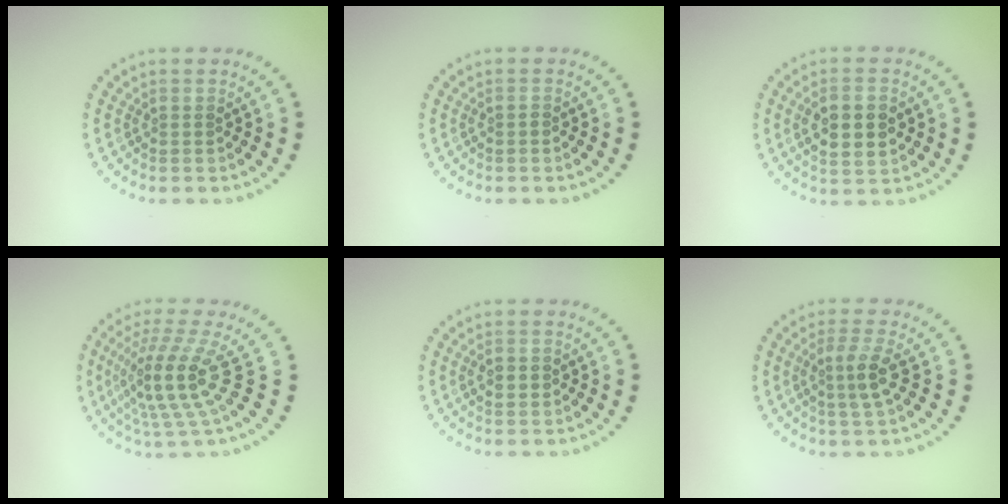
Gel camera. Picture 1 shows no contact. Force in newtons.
{"total": 0.8, "press": 0.8, "slide": 0.1}
{"total": 4.0, "press": 4.0, "slide": 0.3}
{"total": 5.2, "press": 4.0, "slide": 3.3}
{"total": 2.2, "press": 2.2, "slide": 0.1}
{"total": 2.9, "press": 2.6, "slide": 1.3}